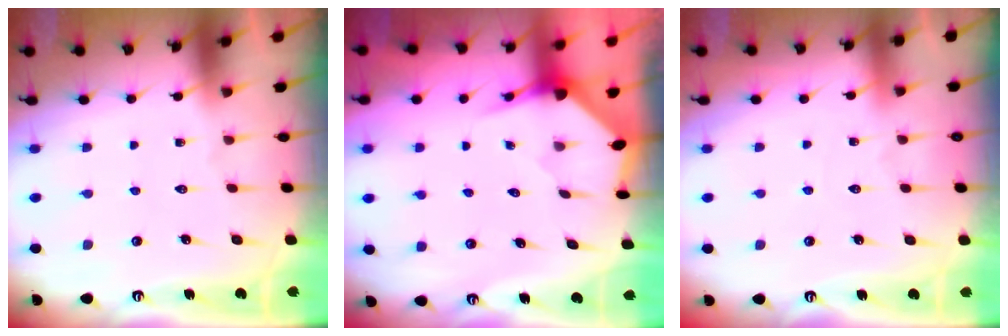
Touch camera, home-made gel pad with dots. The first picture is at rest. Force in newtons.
{"total": 3.3, "press": 3.3, "slide": 0.3}
{"total": 2.5, "press": 2.5, "slide": 0.3}